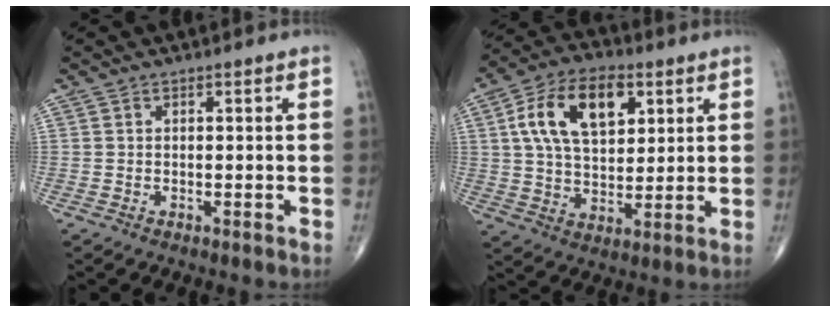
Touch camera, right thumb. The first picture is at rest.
{"total": 15.8, "force": [5.2, 9.0, 11.8], "torque": [-0.190, -0.002, 0.091]}